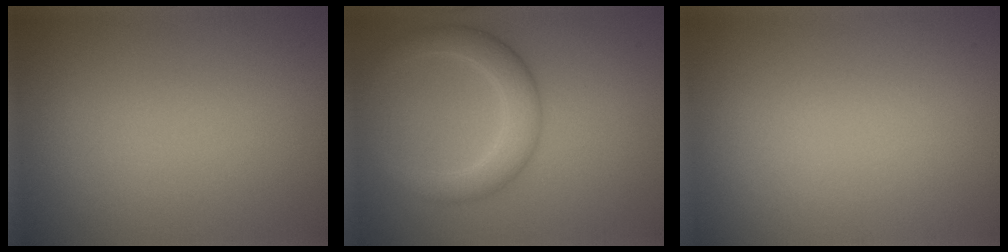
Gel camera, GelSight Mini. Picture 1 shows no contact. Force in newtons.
{"total": 3.8, "press": 3.8, "slide": 0.0}
{"total": 0.0}